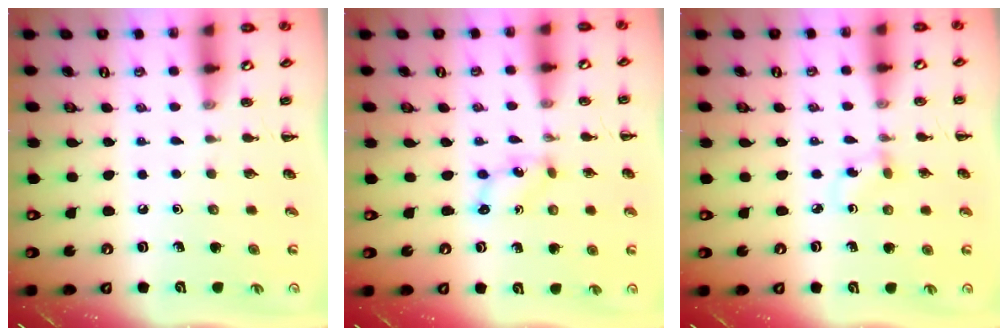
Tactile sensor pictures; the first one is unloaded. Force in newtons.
{"total": 1.7, "press": 1.6, "slide": 0.5}
{"total": 2.3, "press": 2.0, "slide": 1.1}